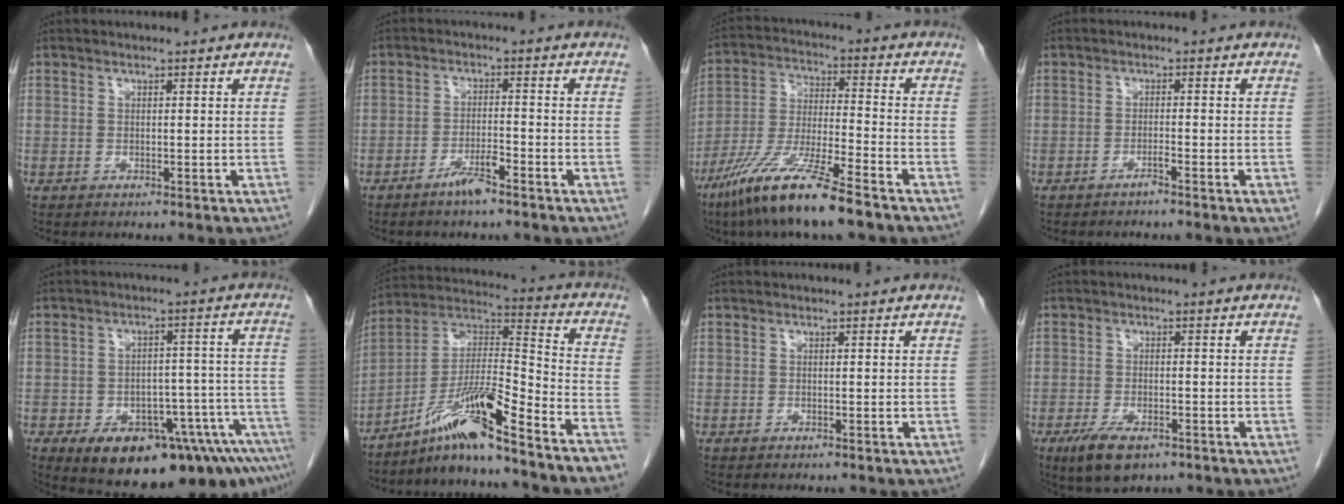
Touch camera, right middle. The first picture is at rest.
{"total": 3.8, "force": [-2.8, 0.4, 2.5], "torque": [-0.046, -0.001, -0.052]}
{"total": 13.8, "force": [-9.4, 0.4, 10.0], "torque": [-0.208, -0.038, -0.177]}
{"total": 1.6, "force": [-1.2, -0.3, 1.1], "torque": [-0.019, 0.001, -0.022]}
{"total": 18.3, "force": [-11.9, 6.9, 12.1], "torque": [-0.123, 0.030, -0.161]}
{"total": 15.4, "force": [-11.8, -0.3, 9.9], "torque": [-0.172, 0.020, -0.206]}
{"total": 0.0}
{"total": 6.1, "force": [-3.8, 2.3, 4.1], "torque": [-0.083, -0.012, -0.060]}